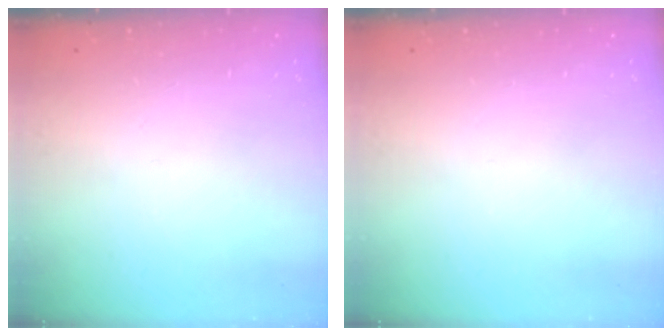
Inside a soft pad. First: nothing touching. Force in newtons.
{"total": 0.0}